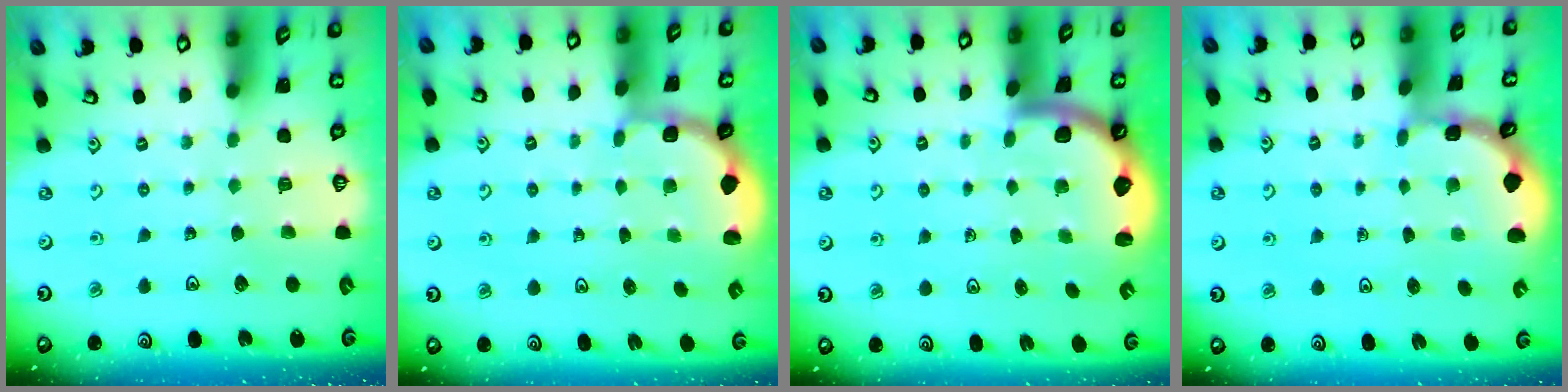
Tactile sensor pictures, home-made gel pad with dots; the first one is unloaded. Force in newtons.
{"total": 1.8, "press": 1.7, "slide": 0.7}
{"total": 2.3, "press": 2.3, "slide": 0.4}
{"total": 1.6, "press": 1.6, "slide": 0.1}